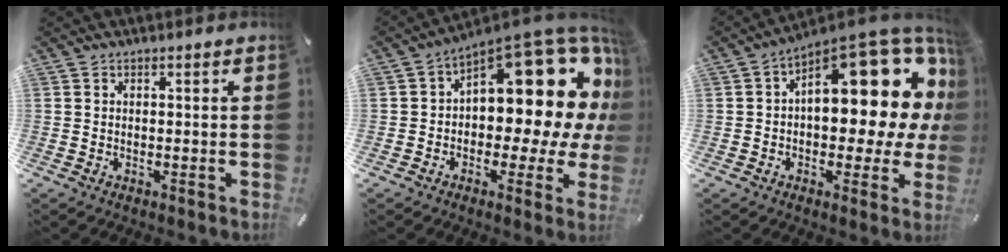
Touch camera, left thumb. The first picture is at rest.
{"total": 18.7, "force": [8.2, 9.3, 14.0], "torque": [-0.161, -0.089, 0.131]}
{"total": 20.2, "force": [7.9, 10.0, 15.7], "torque": [-0.183, -0.080, 0.131]}